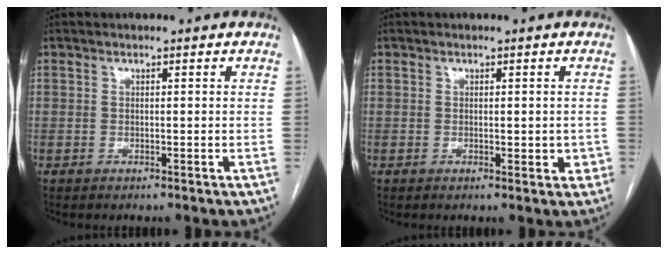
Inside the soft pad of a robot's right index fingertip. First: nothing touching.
{"total": 2.4, "force": [-0.2, 1.3, 2.1], "torque": [-0.024, 0.003, 0.003]}